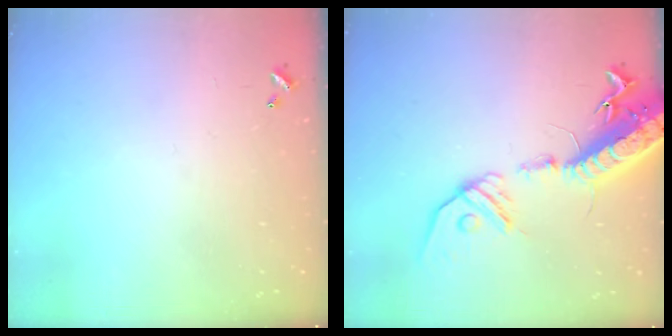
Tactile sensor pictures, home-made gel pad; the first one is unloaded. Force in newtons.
{"total": 20.4, "press": 19.9, "slide": 4.3}